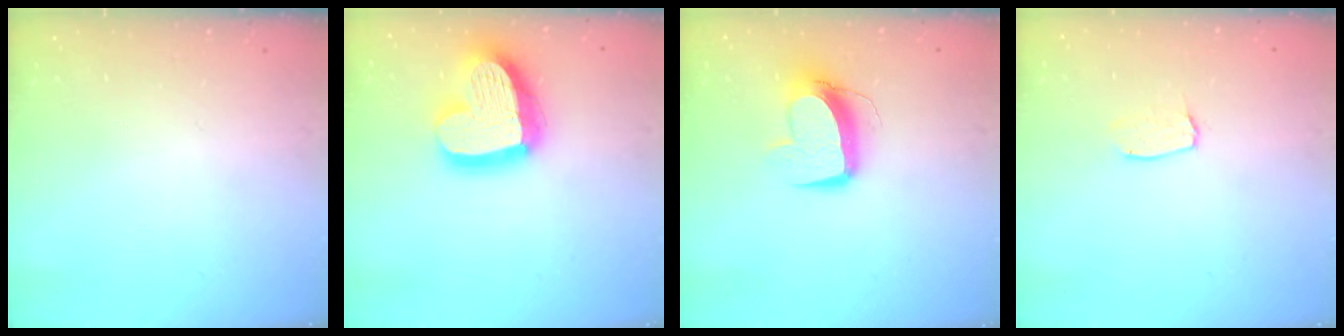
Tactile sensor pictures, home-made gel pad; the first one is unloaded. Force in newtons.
{"total": 21.5, "press": 21.4, "slide": 2.1}
{"total": 11.1, "press": 11.0, "slide": 1.4}
{"total": 4.0, "press": 4.0, "slide": 0.3}